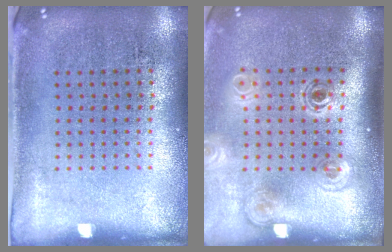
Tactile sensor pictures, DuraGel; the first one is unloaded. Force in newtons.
{"total": 1.8, "press": 1.2, "slide": 1.4}